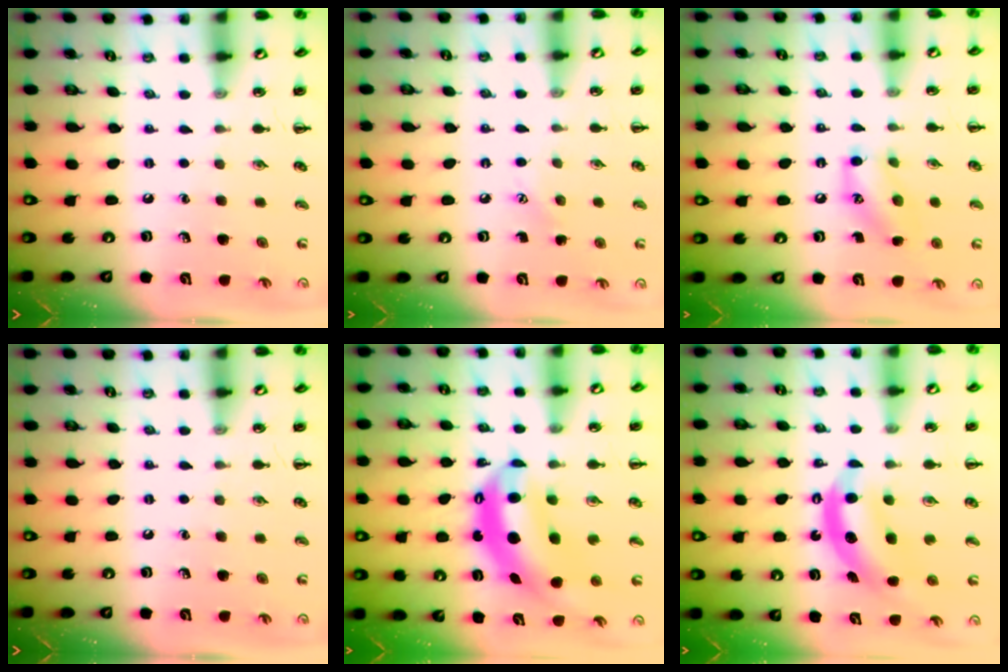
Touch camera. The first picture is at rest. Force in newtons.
{"total": 4.9, "press": 4.7, "slide": 1.3}
{"total": 11.4, "press": 11.2, "slide": 1.8}
{"total": 0.0}
{"total": 8.0, "press": 7.7, "slide": 1.9}
{"total": 6.8, "press": 6.7, "slide": 1.1}